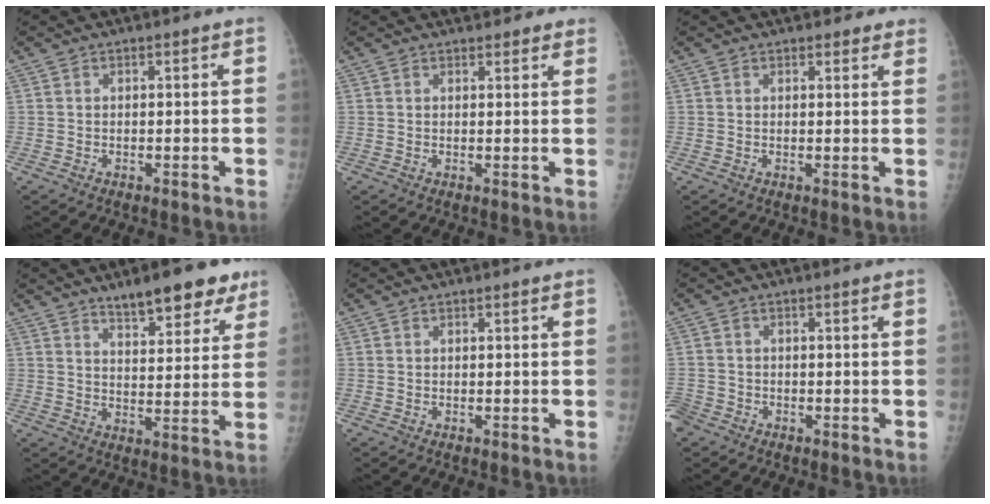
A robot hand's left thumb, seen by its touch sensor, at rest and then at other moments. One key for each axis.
{"total": 5.5, "fx": 4.8, "fy": 2.0, "fz": 1.9, "tx": 0.003, "ty": -0.010, "tz": 0.049}
{"total": 4.7, "fx": 4.1, "fy": 1.8, "fz": 1.5, "tx": 0.013, "ty": -0.009, "tz": 0.040}
{"total": 11.8, "fx": 8.3, "fy": 4.0, "fz": 7.4, "tx": -0.069, "ty": -0.039, "tz": 0.120}
{"total": 0.0}
{"total": 4.1, "fx": -2.8, "fy": 2.8, "fz": 0.9, "tx": -0.024, "ty": 0.008, "tz": -0.055}